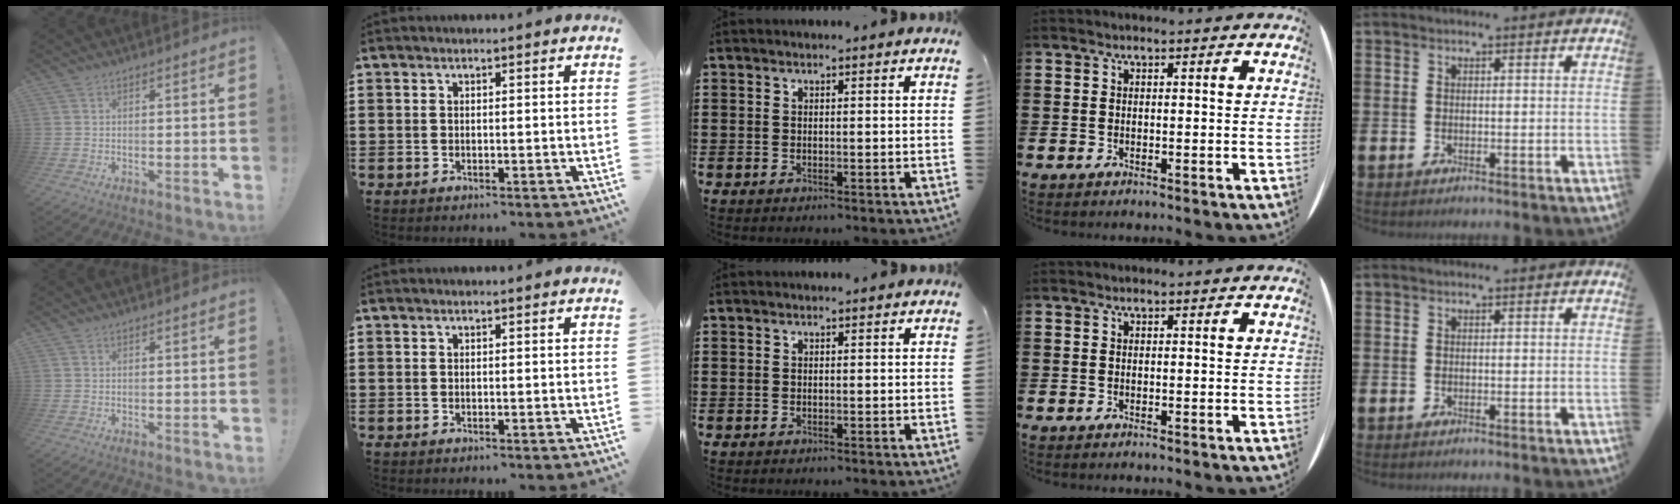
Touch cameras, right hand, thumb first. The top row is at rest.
{}